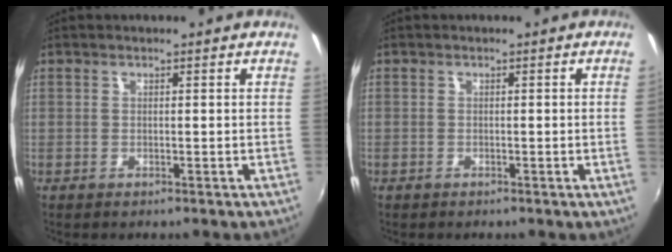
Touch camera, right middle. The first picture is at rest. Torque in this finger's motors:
{"motor_torque": [0.91, -1.23, -0.34, -0.21]}